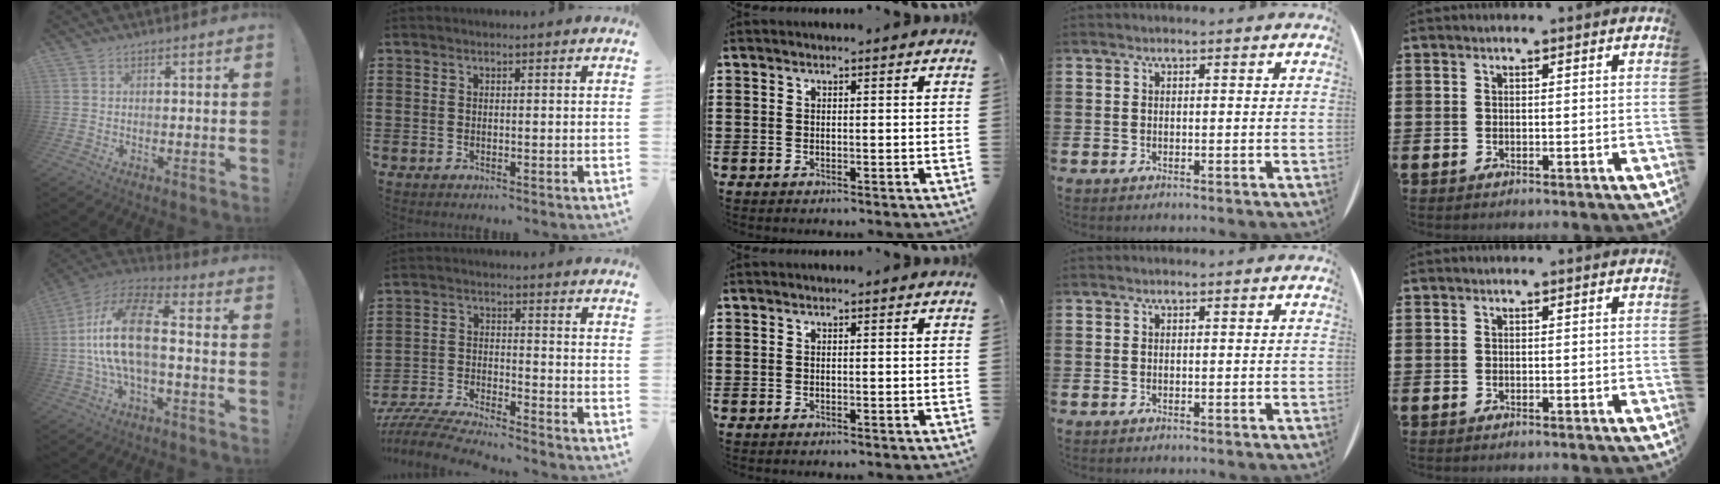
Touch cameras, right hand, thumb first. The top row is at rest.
{"thumb": {"total": 18.2, "force": [-0.7, 8.0, 16.3], "torque": [-0.298, 0.019, -0.014]}, "index": {"total": 6.1, "force": [-5.9, -0.1, 1.3], "torque": [-0.046, -0.011, -0.122]}}